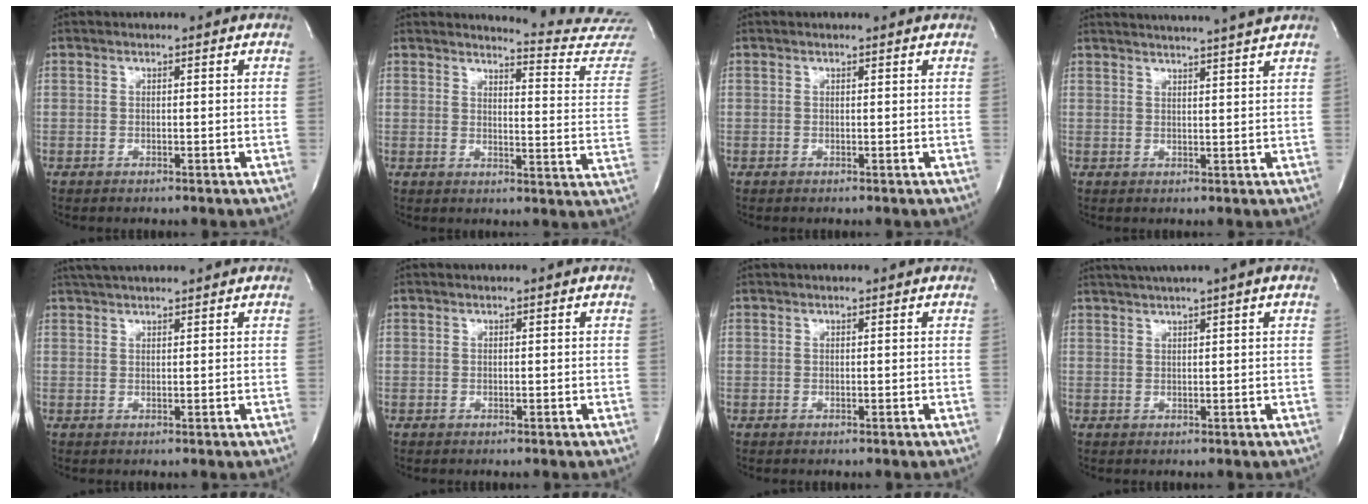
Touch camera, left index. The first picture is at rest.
{"total": 14.5, "force": [14.4, -0.8, 0.5], "torque": [0.010, -0.136, 0.138]}
{"total": 0.8, "force": [0.8, 0.0, 0.2], "torque": [-0.010, 0.004, 0.008]}
{"total": 11.0, "force": [10.1, -1.6, 3.8], "torque": [-0.062, -0.010, 0.127]}
{"total": 7.1, "force": [6.4, 0.2, 3.1], "torque": [-0.053, 0.034, 0.098]}
{"total": 0.6, "force": [0.5, -0.1, 0.2], "torque": [-0.006, 0.001, 0.012]}
{"total": 2.1, "force": [2.0, 0.0, 0.8], "torque": [-0.012, 0.016, 0.023]}
{"total": 6.7, "force": [5.1, -1.1, 4.3], "torque": [-0.067, 0.028, 0.074]}